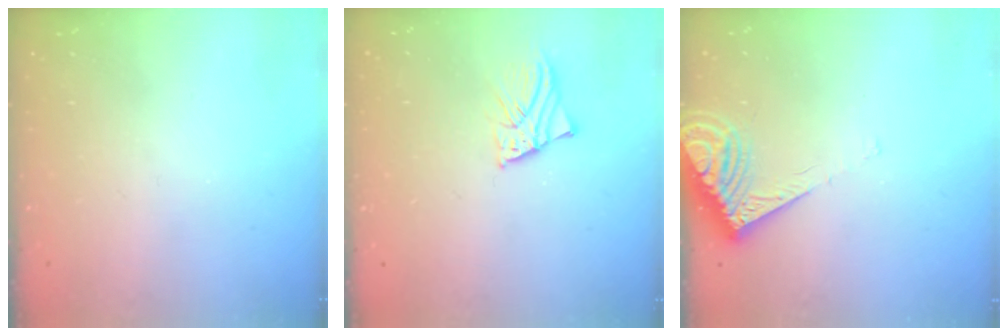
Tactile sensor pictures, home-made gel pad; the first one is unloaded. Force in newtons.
{"total": 2.5, "press": 2.5, "slide": 0.3}
{"total": 9.5, "press": 9.5, "slide": 1.0}